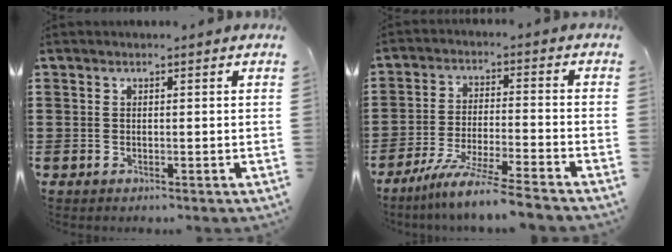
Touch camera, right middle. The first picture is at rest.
{"total": 7.4, "force": [-6.5, -0.9, 3.4], "torque": [-0.073, -0.019, -0.126]}